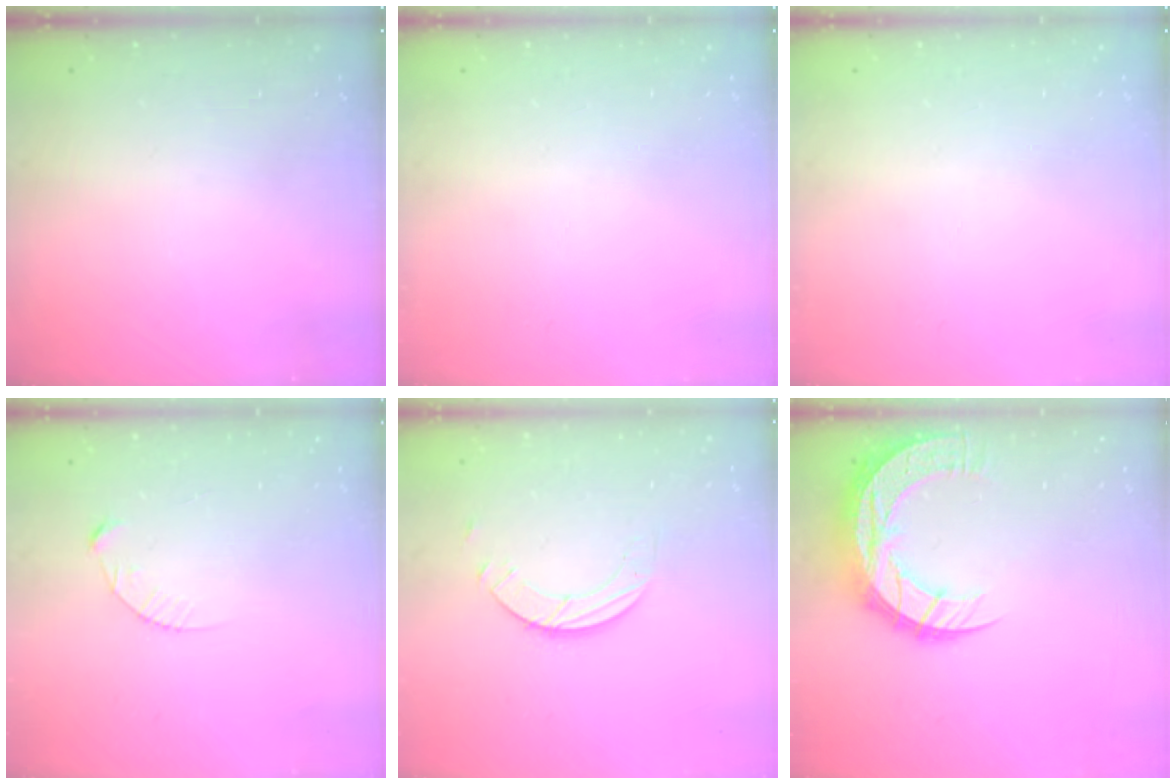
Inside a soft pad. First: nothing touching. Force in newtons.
{"total": 0.0}
{"total": 0.0}
{"total": 3.7, "press": 3.7, "slide": 0.4}
{"total": 3.9, "press": 3.9, "slide": 0.4}
{"total": 15.8, "press": 15.7, "slide": 1.1}